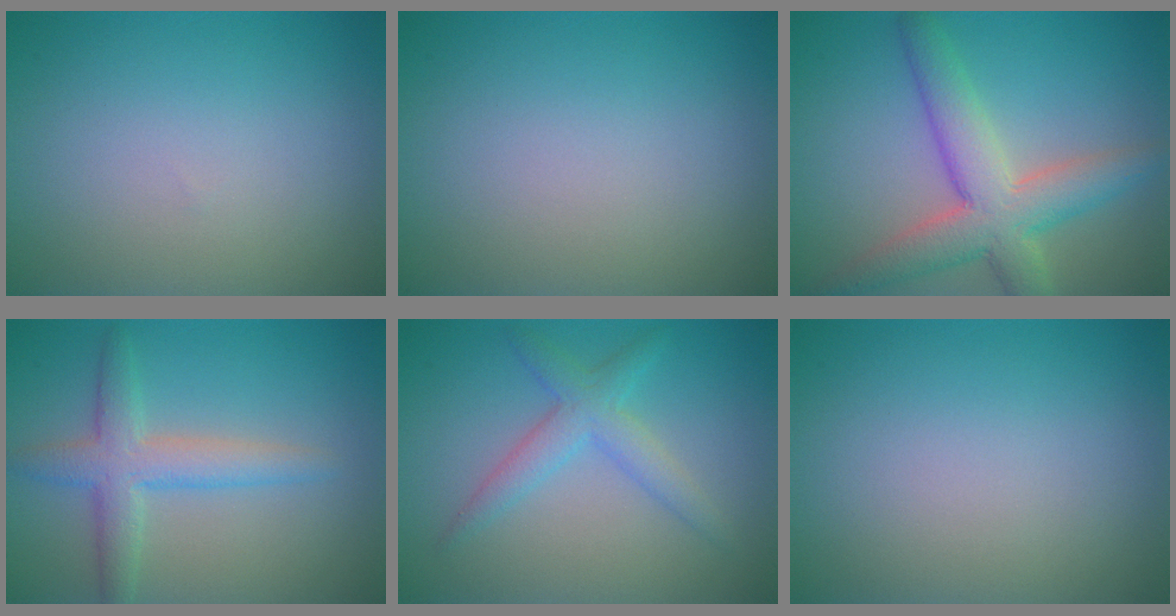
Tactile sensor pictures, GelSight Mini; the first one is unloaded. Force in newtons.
{"total": 0.0}
{"total": 6.5, "press": 6.5, "slide": 0.4}
{"total": 3.8, "press": 3.8, "slide": 0.2}
{"total": 3.0, "press": 3.0, "slide": 0.1}
{"total": 0.0}